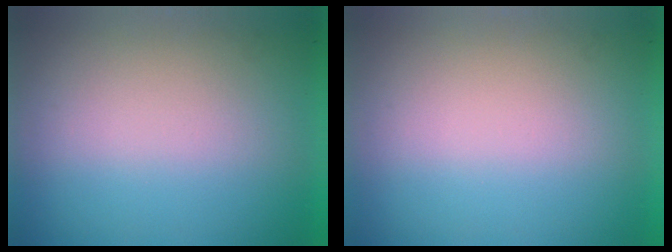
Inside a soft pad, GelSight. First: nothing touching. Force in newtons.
{"total": 0.0}